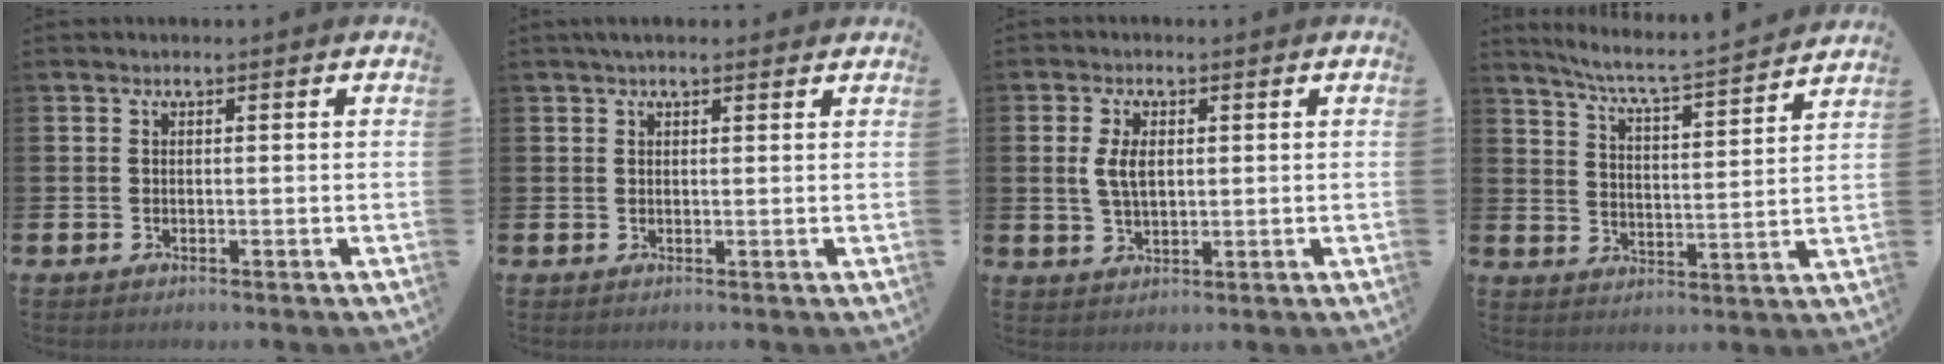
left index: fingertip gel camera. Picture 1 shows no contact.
{"total": 1.8, "force": [1.6, 0.5, 0.8], "torque": [-0.010, 0.001, 0.026]}
{"total": 4.0, "force": [1.1, 2.1, 3.1], "torque": [-0.054, 0.004, 0.016]}
{"total": 6.3, "force": [5.9, -0.2, 2.1], "torque": [-0.068, -0.048, 0.097]}